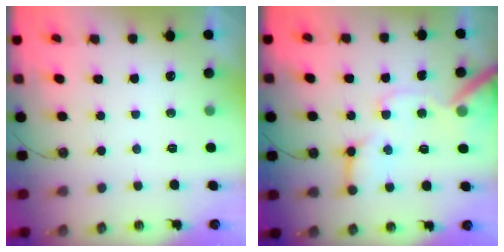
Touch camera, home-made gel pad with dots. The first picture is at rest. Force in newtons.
{"total": 13.7, "press": 13.6, "slide": 2.0}